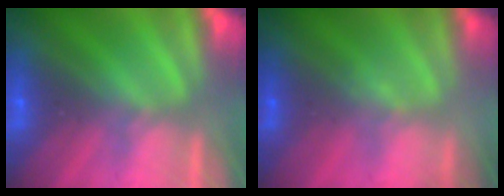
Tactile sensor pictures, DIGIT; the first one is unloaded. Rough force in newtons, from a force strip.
{"total": 1.3}